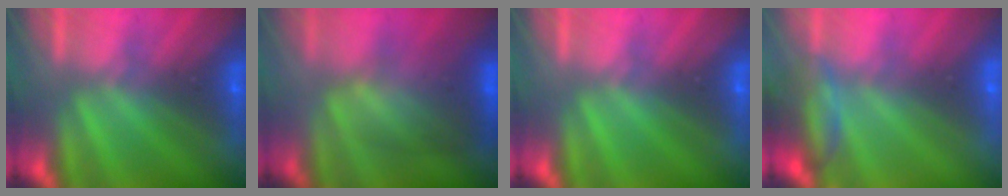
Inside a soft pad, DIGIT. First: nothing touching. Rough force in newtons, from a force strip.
{"total": 3.9}
{"total": 0.0}
{"total": 2.5}